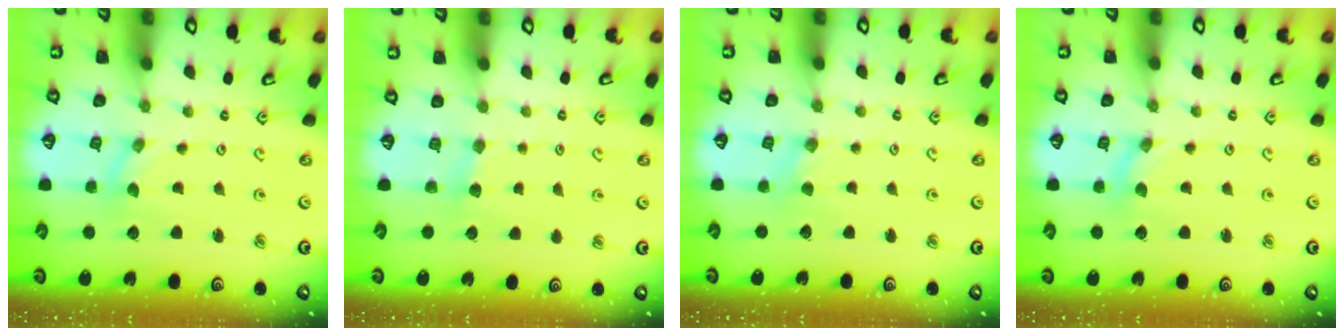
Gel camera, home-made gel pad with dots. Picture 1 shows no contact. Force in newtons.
{"total": 2.9, "press": 2.9, "slide": 0.4}
{"total": 1.8, "press": 1.8, "slide": 0.2}
{"total": 0.0}